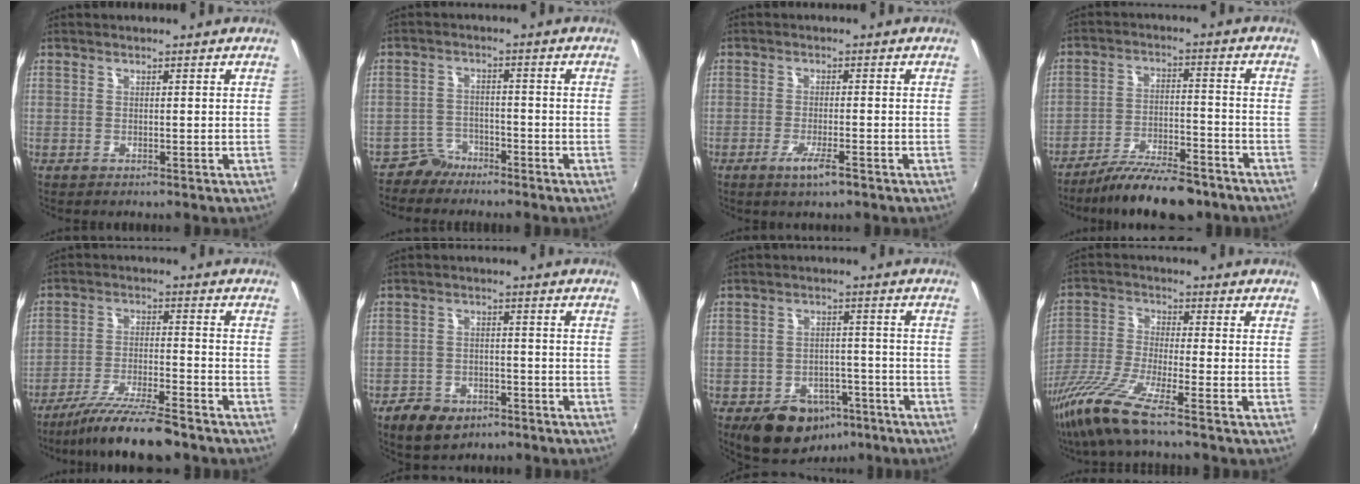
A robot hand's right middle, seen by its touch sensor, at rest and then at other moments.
{"total": 4.0, "force": [-3.4, 2.0, -0.2], "torque": [-0.001, 0.013, -0.064]}
{"total": 4.1, "force": [-2.5, 0.5, 3.3], "torque": [-0.069, -0.009, -0.047]}
{"total": 14.0, "force": [-11.6, 3.4, 7.0], "torque": [-0.138, -0.016, -0.184]}
{"total": 11.9, "force": [-10.0, 0.9, 6.4], "torque": [-0.134, -0.021, -0.172]}
{"total": 8.4, "force": [-5.5, 5.1, 3.7], "torque": [-0.103, 0.001, -0.082]}
{"total": 11.7, "force": [-7.5, 7.5, 4.9], "torque": [-0.103, 0.018, -0.089]}
{"total": 10.8, "force": [-7.8, 0.0, 7.5], "torque": [-0.158, -0.029, -0.153]}